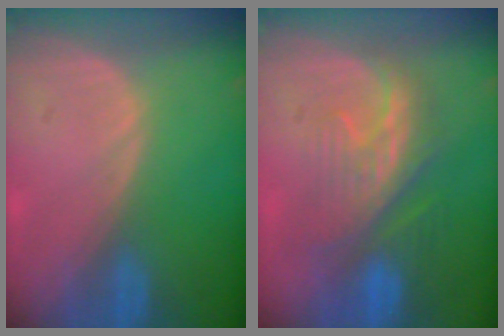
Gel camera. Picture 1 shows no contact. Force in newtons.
{"total": 8.5, "press": 8.3, "slide": 1.9}